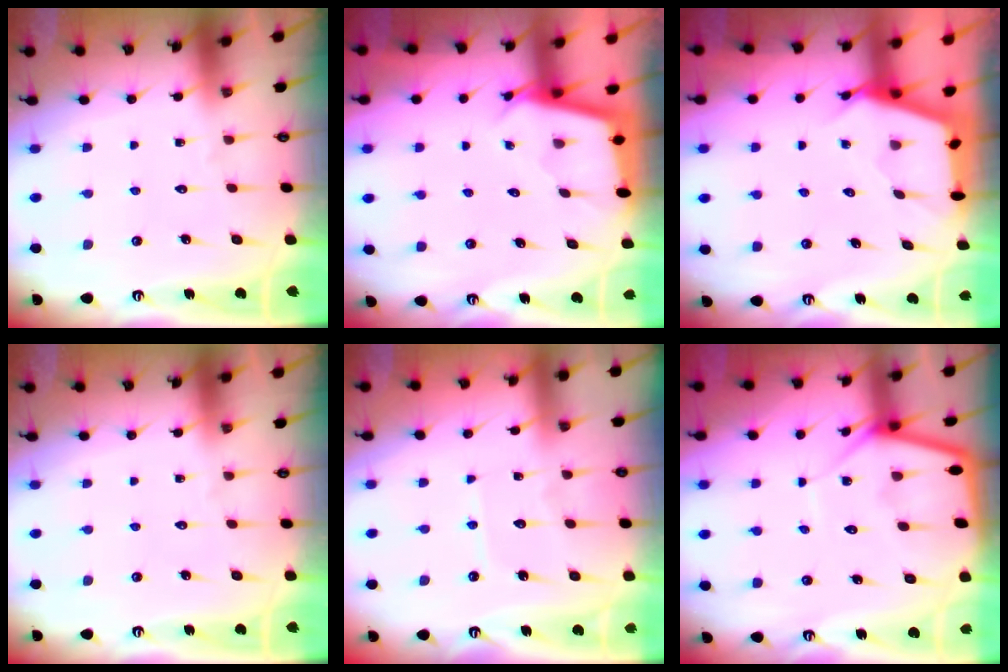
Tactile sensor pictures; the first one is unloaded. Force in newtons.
{"total": 2.2, "press": 2.2, "slide": 0.2}
{"total": 2.8, "press": 2.8, "slide": 0.3}
{"total": 0.0}
{"total": 4.8, "press": 4.8, "slide": 0.4}
{"total": 6.5, "press": 6.4, "slide": 0.6}